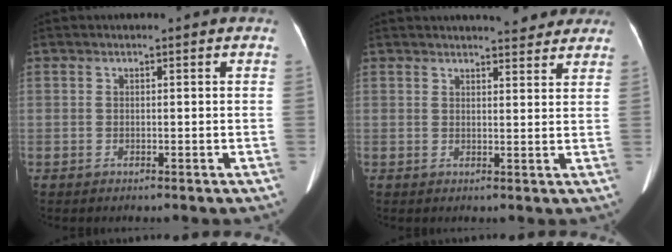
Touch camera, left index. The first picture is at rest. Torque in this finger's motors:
{"motor_torque": [0.83, -0.89, 0.08, 0.07]}